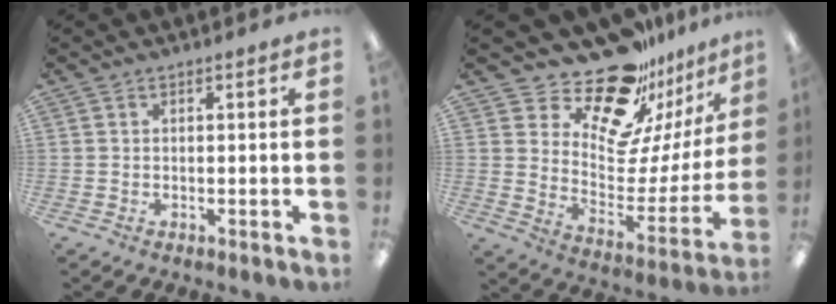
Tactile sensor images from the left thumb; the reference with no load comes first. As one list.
[{"total": 20.2, "force": [16.9, 8.2, 7.6], "torque": [-0.120, -0.136, 0.292]}]